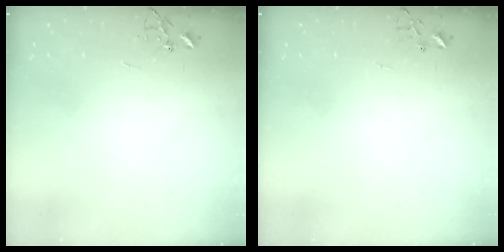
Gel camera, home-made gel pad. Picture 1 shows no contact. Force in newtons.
{"total": 3.9, "press": 3.9, "slide": 0.4}